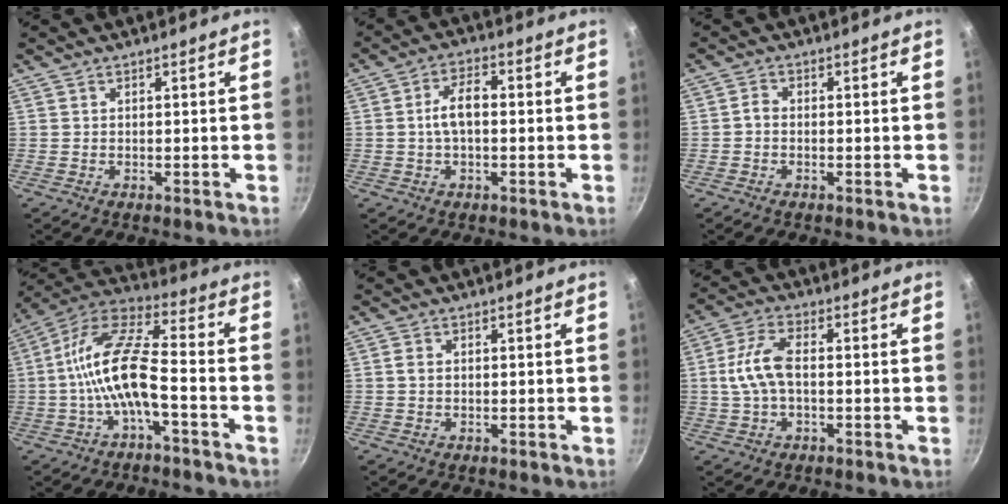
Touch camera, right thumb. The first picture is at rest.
{"total": 6.0, "force": [-0.2, 3.1, 5.1], "torque": [-0.089, 0.024, -0.007]}
{"total": 1.5, "force": [-0.6, 1.1, 0.9], "torque": [-0.018, 0.011, -0.015]}
{"total": 13.9, "force": [-3.7, 4.8, 12.5], "torque": [-0.251, 0.047, -0.080]}
{"total": 0.9, "force": [0.2, 0.5, 0.7], "torque": [-0.013, 0.001, 0.003]}
{"total": 8.0, "force": [-0.3, 4.1, 6.9], "torque": [-0.140, 0.026, -0.014]}